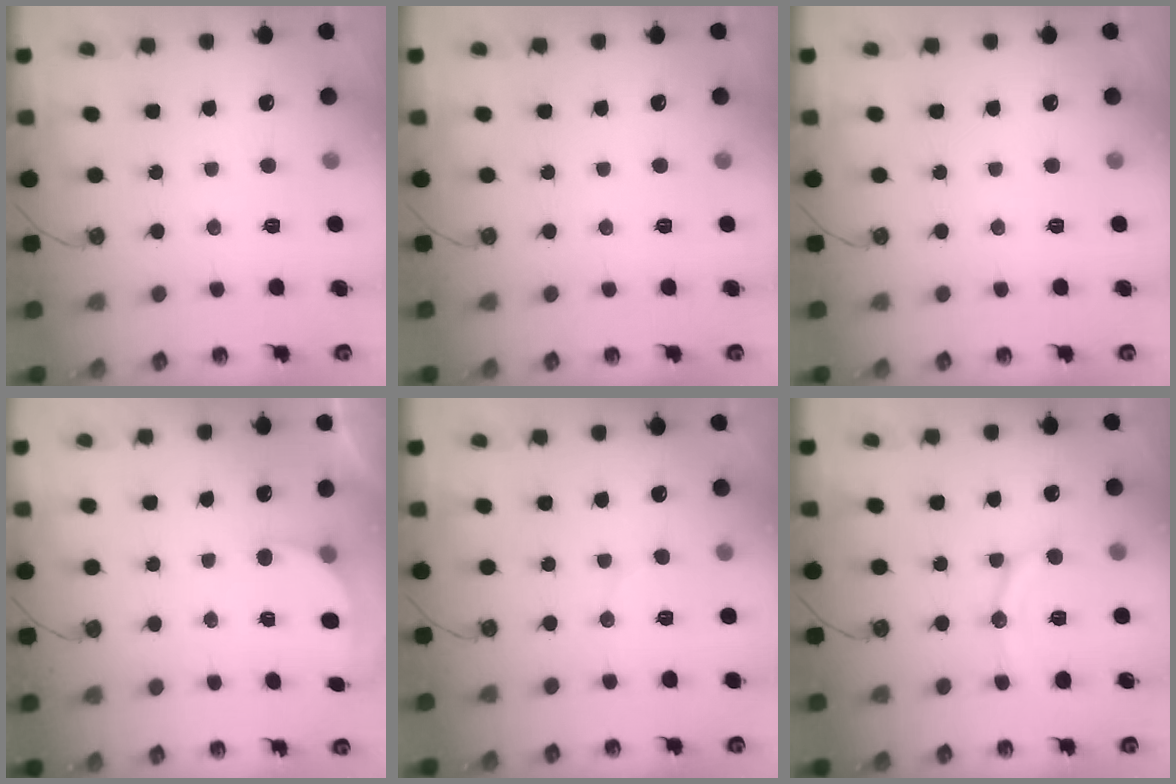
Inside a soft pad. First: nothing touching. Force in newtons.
{"total": 0.0}
{"total": 0.0}
{"total": 2.8, "press": 2.6, "slide": 1.0}
{"total": 2.9, "press": 2.9, "slide": 0.3}
{"total": 11.9, "press": 11.8, "slide": 1.2}